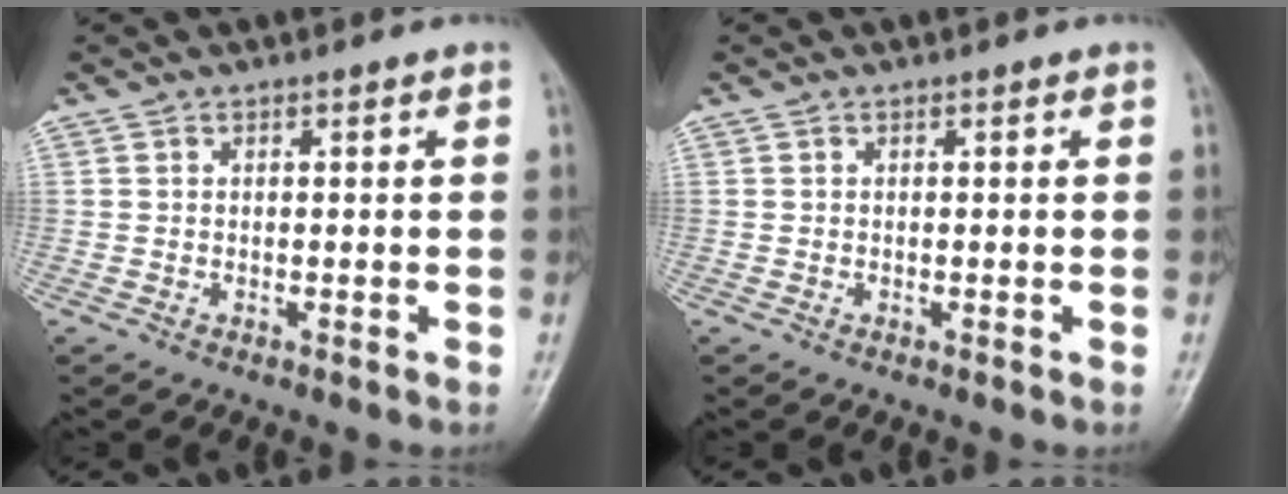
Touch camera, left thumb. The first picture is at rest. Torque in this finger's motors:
{"motor_torque": [-0.03, 0.03, -0.13, -0.04, 0.00]}